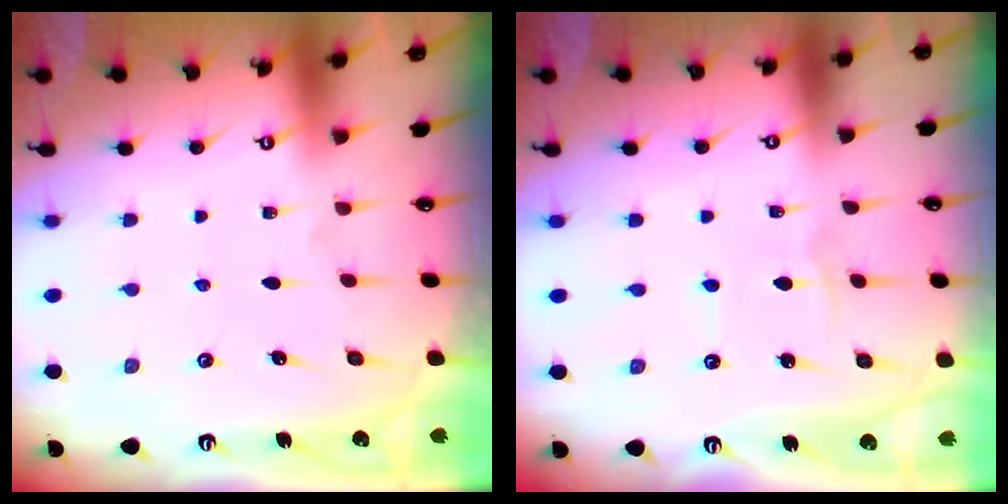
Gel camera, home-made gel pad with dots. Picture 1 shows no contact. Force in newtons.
{"total": 2.1, "press": 2.1, "slide": 0.2}